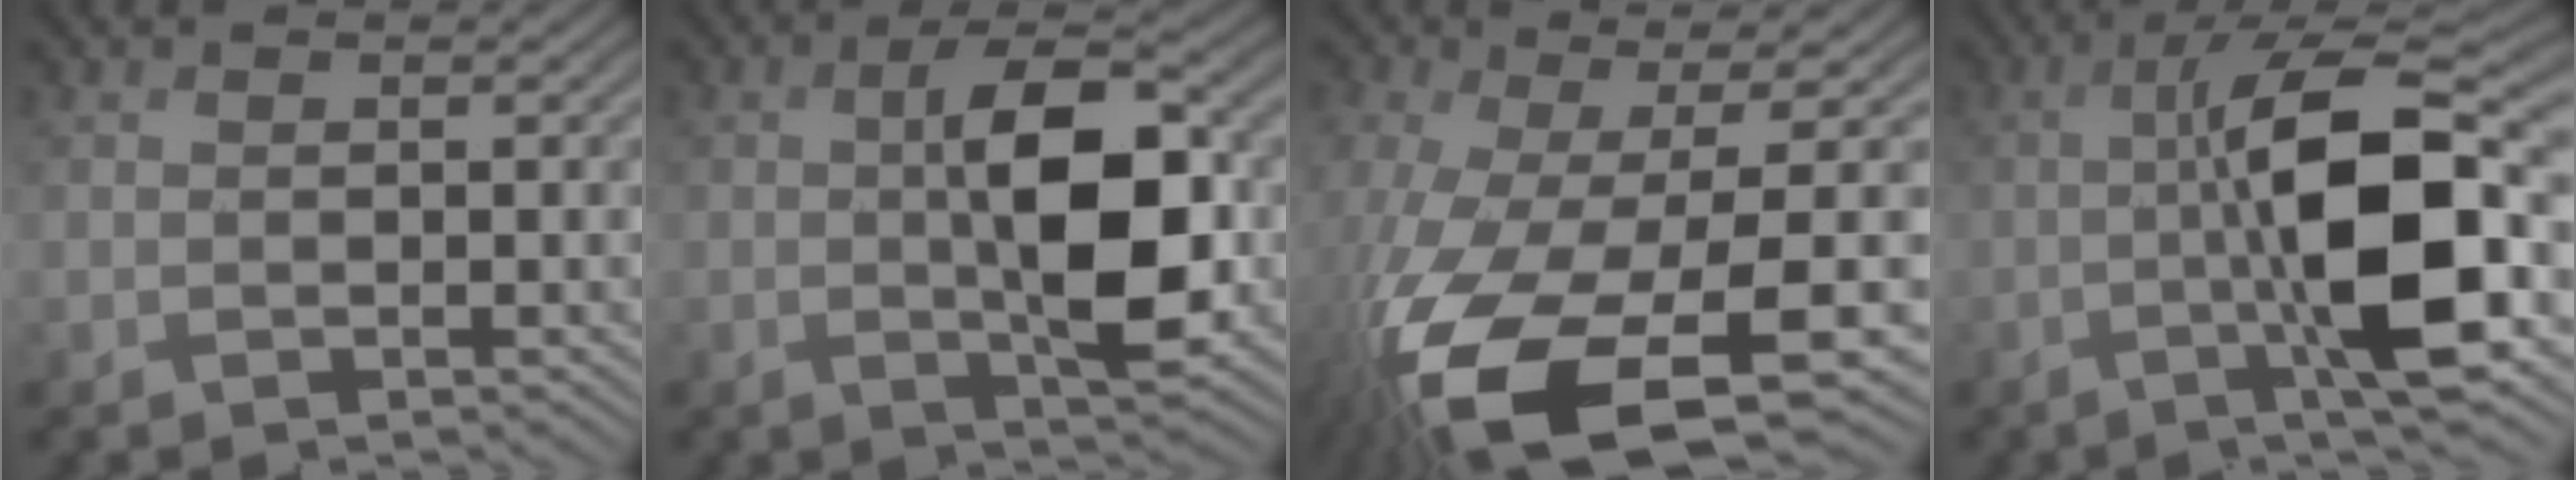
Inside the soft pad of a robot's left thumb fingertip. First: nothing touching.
{"total": 9.2, "force": [-0.2, 3.7, 8.4], "torque": [-0.144, -0.003, -0.003]}
{"total": 16.8, "force": [-6.0, 6.6, 14.2], "torque": [-0.337, -0.065, -0.073]}
{"total": 12.3, "force": [-2.1, 2.6, 11.9], "torque": [-0.183, 0.006, -0.045]}